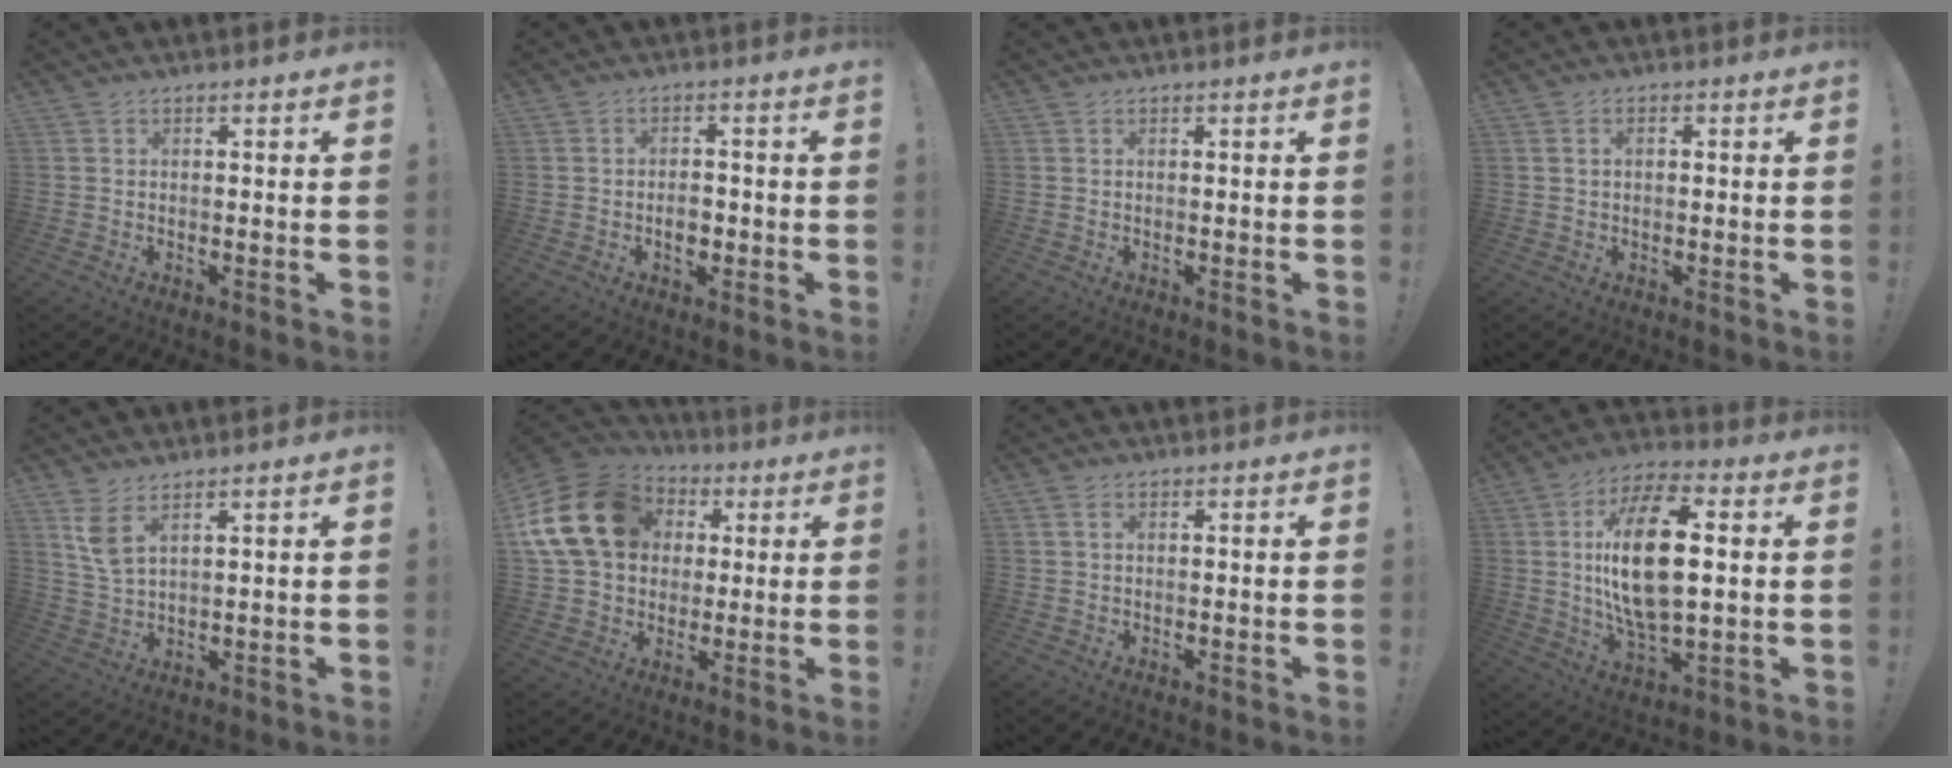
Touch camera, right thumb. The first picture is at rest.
{"total": 4.2, "force": [-1.4, 2.8, 2.8], "torque": [-0.032, 0.002, -0.026]}
{"total": 0.0}
{"total": 1.5, "force": [0.1, 0.9, 1.1], "torque": [-0.014, 0.002, -0.001]}
{"total": 5.8, "force": [3.7, 1.8, 4.1], "torque": [-0.078, -0.020, 0.068]}
{"total": 21.6, "force": [5.2, 16.8, 12.5], "torque": [-0.226, -0.004, 0.114]}
{"total": 1.6, "force": [0.6, 1.0, 1.1], "torque": [-0.019, 0.003, 0.010]}
{"total": 20.7, "force": [2.7, 9.8, 18.0], "torque": [-0.332, -0.001, 0.038]}